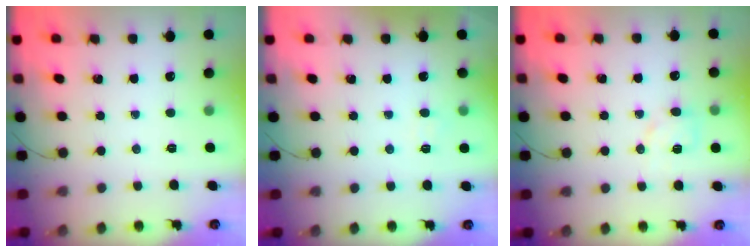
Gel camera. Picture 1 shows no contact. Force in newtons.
{"total": 3.6, "press": 3.4, "slide": 1.1}
{"total": 5.2, "press": 4.9, "slide": 1.6}